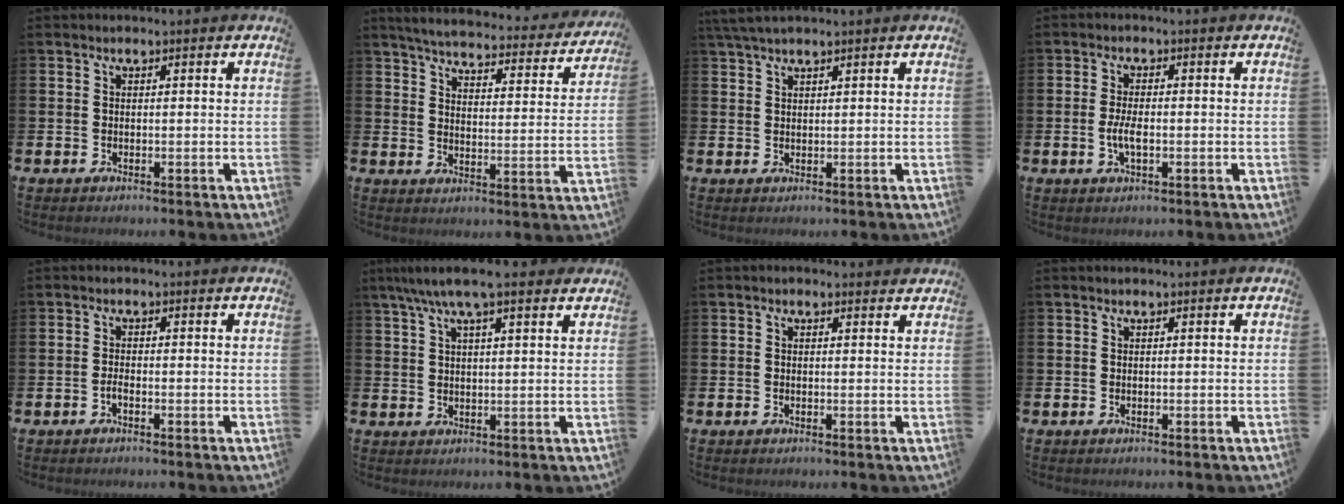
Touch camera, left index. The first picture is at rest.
{"total": 5.0, "force": [4.6, 0.8, 1.5], "torque": [-0.047, -0.036, 0.074]}
{"total": 3.0, "force": [2.4, 0.5, 1.6], "torque": [-0.041, 0.004, 0.047]}
{"total": 3.2, "force": [-0.6, 1.2, 2.9], "torque": [-0.040, -0.004, -0.013]}
{"total": 1.0, "force": [-0.7, 0.2, 0.7], "torque": [-0.021, -0.001, -0.011]}
{"total": 6.7, "force": [5.4, 1.4, 3.8], "torque": [-0.068, -0.013, 0.093]}
{"total": 0.5, "force": [0.3, 0.3, 0.3], "torque": [-0.003, 0.004, 0.003]}
{"total": 0.0}